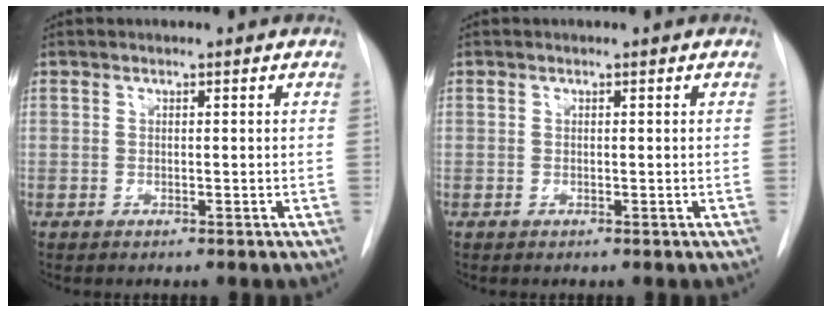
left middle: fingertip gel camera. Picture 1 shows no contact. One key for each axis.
{"total": 0.0}